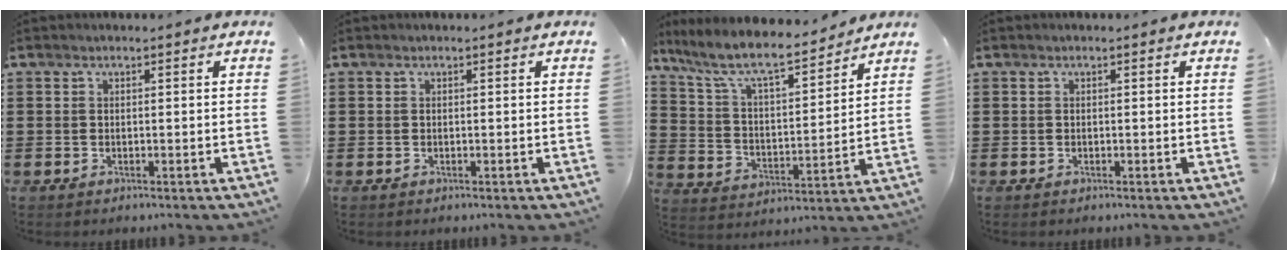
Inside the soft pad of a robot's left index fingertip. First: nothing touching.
{"total": 0.0}
{"total": 9.0, "force": [7.7, 1.2, 4.4], "torque": [-0.118, -0.043, 0.129]}
{"total": 0.0}